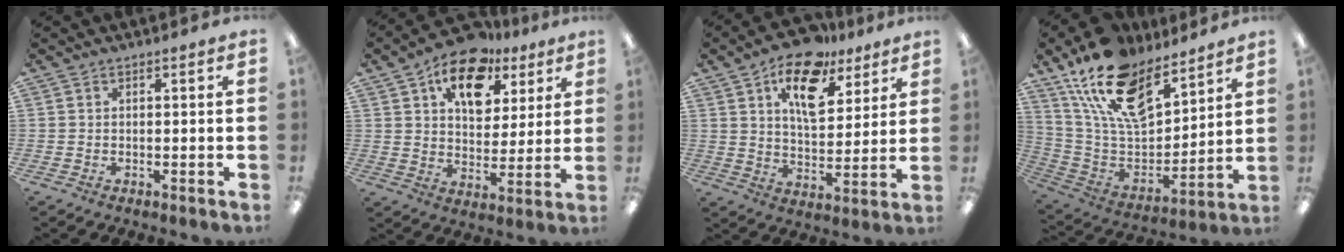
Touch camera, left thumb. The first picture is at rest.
{"total": 14.6, "force": [8.6, 8.9, 7.7], "torque": [-0.116, -0.040, 0.154]}
{"total": 15.9, "force": [9.6, 8.3, 9.7], "torque": [-0.140, -0.043, 0.164]}
{"total": 21.0, "force": [14.5, 10.3, 11.3], "torque": [-0.211, -0.081, 0.264]}